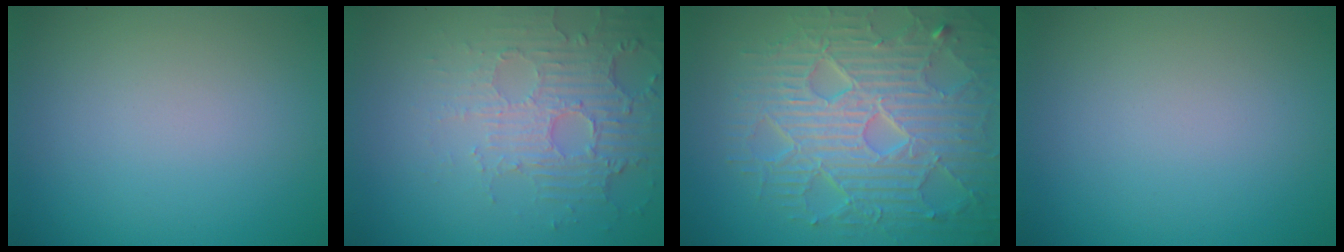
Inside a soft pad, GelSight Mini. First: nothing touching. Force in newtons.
{"total": 4.6, "press": 3.4, "slide": 3.2}
{"total": 8.8, "press": 6.3, "slide": 6.2}
{"total": 0.0}